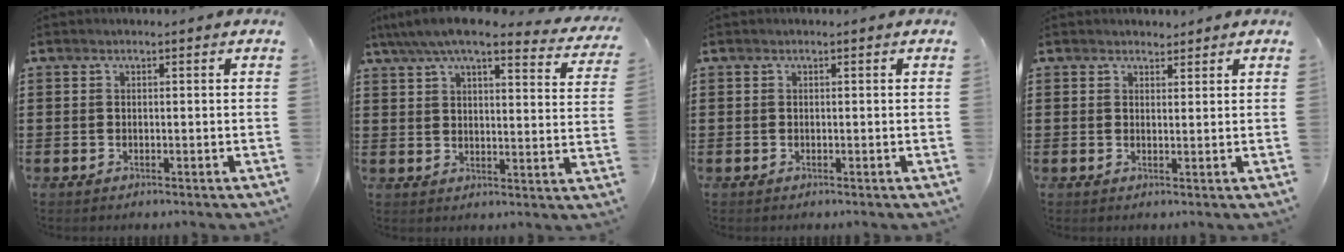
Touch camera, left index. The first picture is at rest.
{"total": 7.5, "force": [6.3, 0.8, 4.0], "torque": [-0.091, -0.027, 0.109]}
{"total": 0.0}
{"total": 1.6, "force": [1.5, 0.5, -0.1], "torque": [0.006, 0.000, 0.028]}